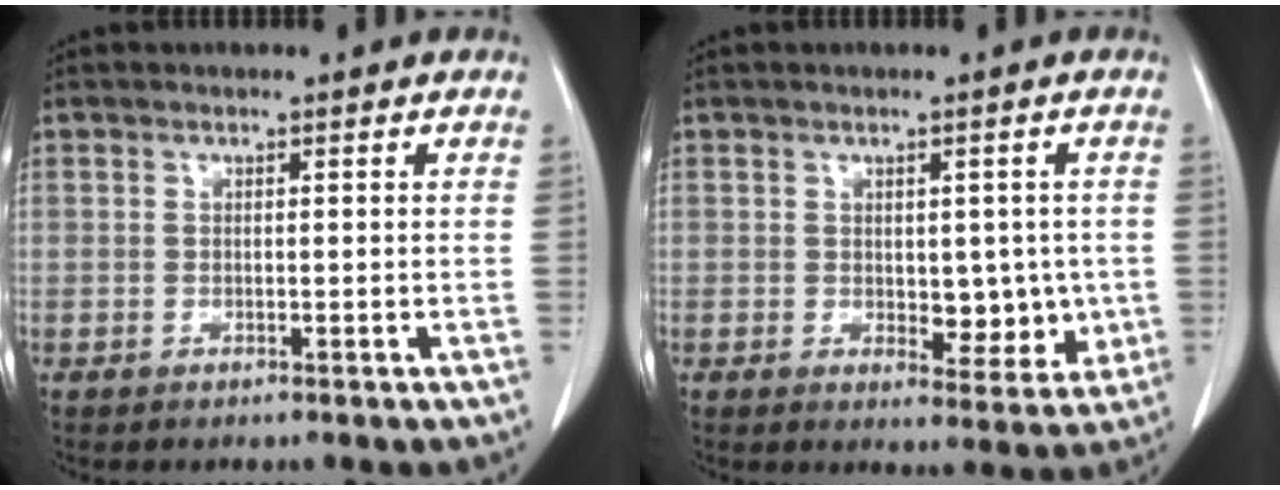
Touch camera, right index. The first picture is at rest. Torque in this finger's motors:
{"motor_torque": [0.09, 0.14, 0.09, 0.02]}